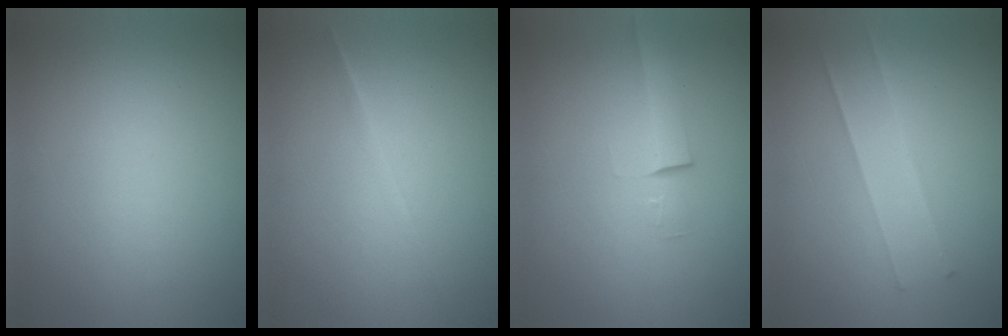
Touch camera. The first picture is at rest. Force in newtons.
{"total": 2.2}
{"total": 2.6}
{"total": 2.2}